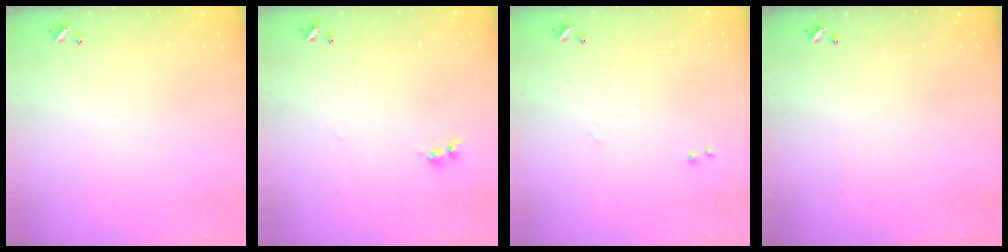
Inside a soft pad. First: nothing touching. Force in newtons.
{"total": 1.2, "press": 1.1, "slide": 0.3}
{"total": 1.0, "press": 0.9, "slide": 0.5}
{"total": 0.0}